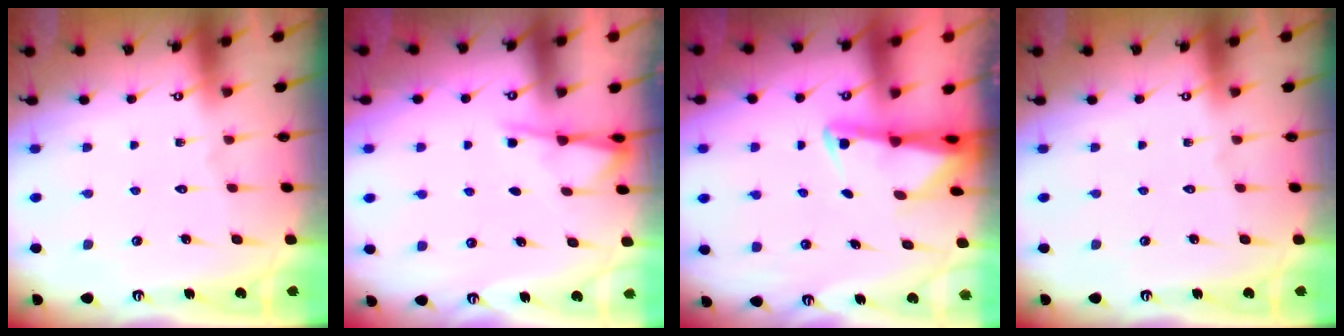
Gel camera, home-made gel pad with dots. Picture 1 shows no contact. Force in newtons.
{"total": 3.0, "press": 3.0, "slide": 0.6}
{"total": 2.2, "press": 2.1, "slide": 0.5}
{"total": 0.0}